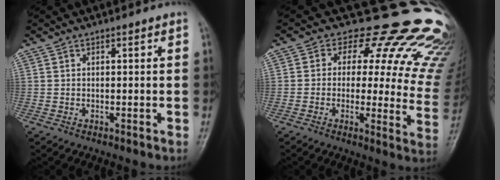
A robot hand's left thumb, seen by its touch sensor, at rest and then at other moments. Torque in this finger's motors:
{"motor_torque": [0.12, -0.02, -0.36, -0.38, 0.02]}